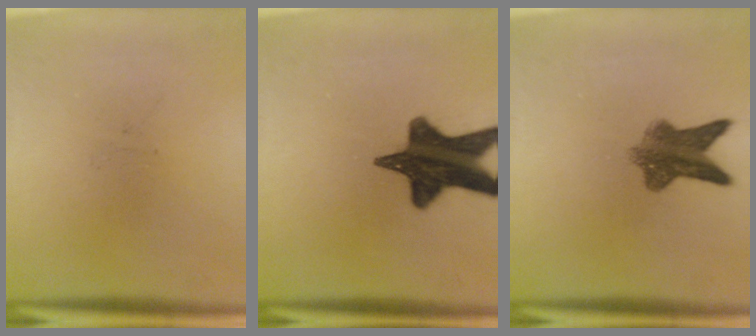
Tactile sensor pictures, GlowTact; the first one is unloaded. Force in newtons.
{"total": 15.6}
{"total": 7.1}